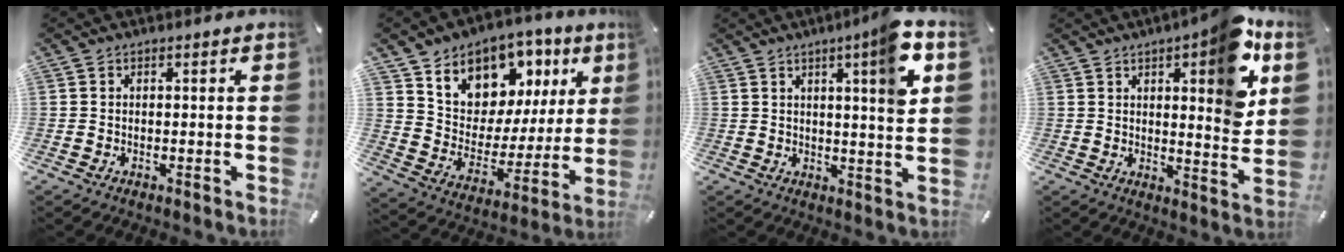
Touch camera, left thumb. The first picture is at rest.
{"total": 9.5, "force": [6.7, 6.8, 0.2], "torque": [-0.015, -0.087, 0.121]}
{"total": 10.3, "force": [4.5, 1.0, 9.3], "torque": [-0.125, -0.024, 0.061]}
{"total": 15.0, "force": [7.6, 4.8, 12.0], "torque": [-0.141, -0.053, 0.116]}